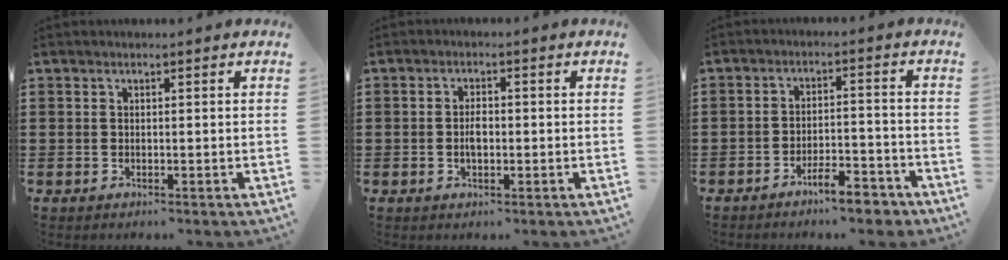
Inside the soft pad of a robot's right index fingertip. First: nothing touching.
{"total": 2.5, "force": [-0.3, 1.2, 2.2], "torque": [-0.042, 0.003, -0.005]}
{"total": 6.1, "force": [-5.3, 1.1, 2.9], "torque": [-0.043, 0.006, -0.096]}